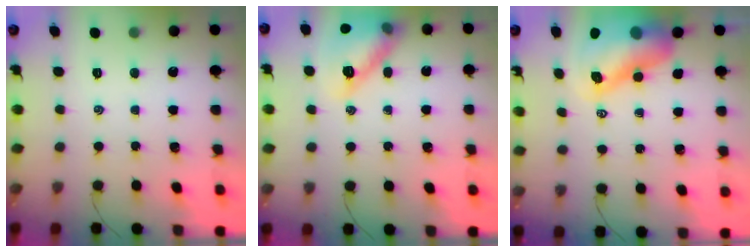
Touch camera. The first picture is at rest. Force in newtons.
{"total": 14.7, "press": 14.6, "slide": 1.9}
{"total": 13.4, "press": 12.8, "slide": 4.0}